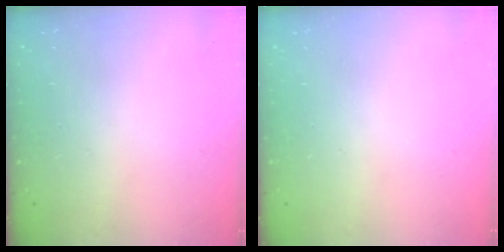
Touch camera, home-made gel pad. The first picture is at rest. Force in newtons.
{"total": 0.0}